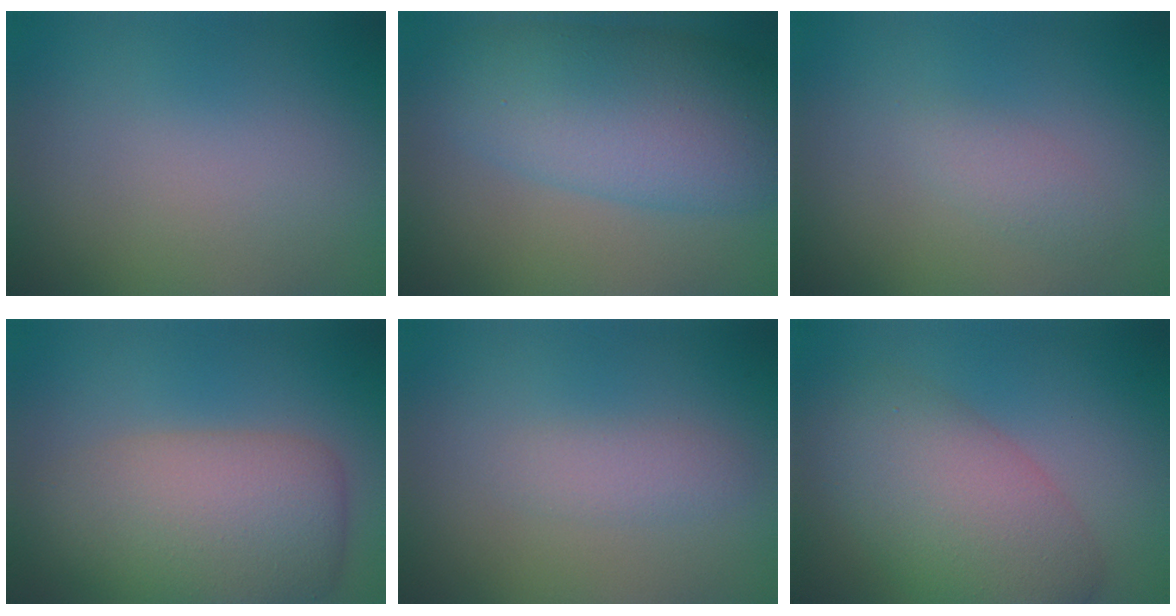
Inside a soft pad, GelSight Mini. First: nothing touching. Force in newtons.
{"total": 8.9, "press": 8.9, "slide": 0.1}
{"total": 1.4, "press": 1.4, "slide": 0.1}
{"total": 7.7, "press": 7.7, "slide": 0.4}
{"total": 1.4, "press": 1.4, "slide": 0.0}
{"total": 7.9, "press": 7.9, "slide": 0.4}